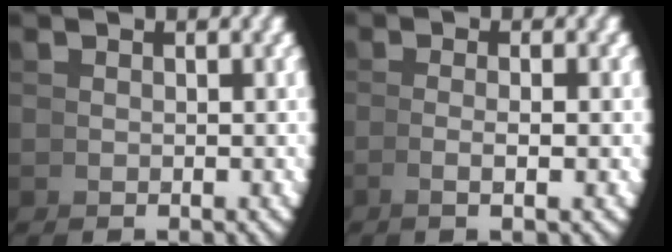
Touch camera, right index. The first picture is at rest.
{"total": 2.1, "force": [-0.5, -0.8, 1.9], "torque": [-0.033, 0.002, -0.008]}